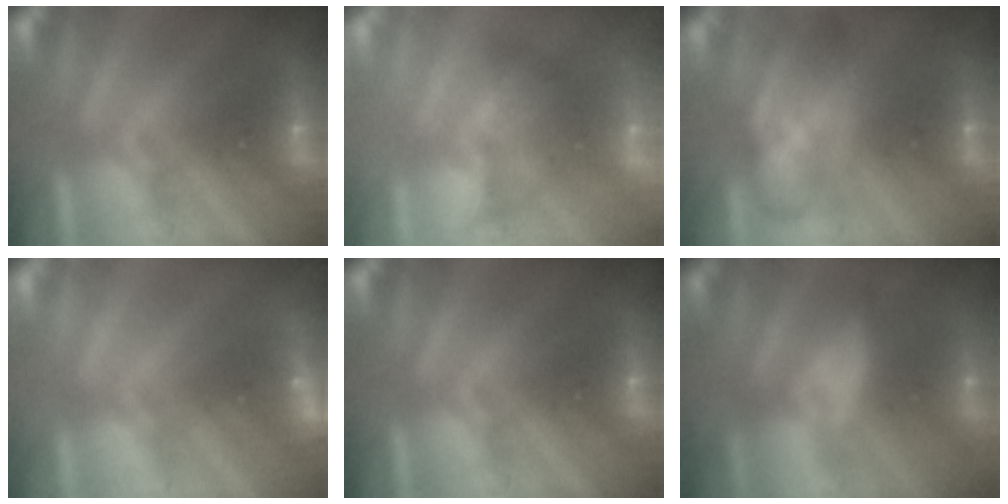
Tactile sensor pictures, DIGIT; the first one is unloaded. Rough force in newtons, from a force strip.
{"total": 2.3}
{"total": 8.9}
{"total": 2.3}
{"total": 0.0}
{"total": 2.1}